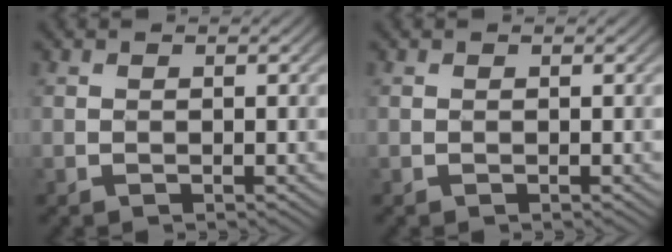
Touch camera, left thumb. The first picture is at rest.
{"total": 0.0}